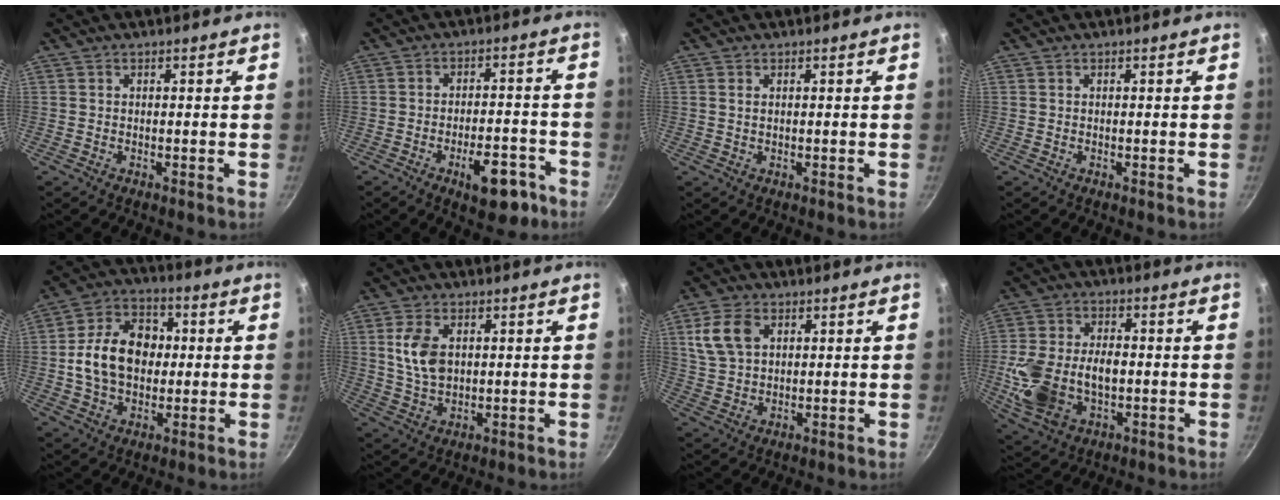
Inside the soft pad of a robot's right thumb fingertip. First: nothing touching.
{"total": 9.9, "force": [-5.1, 4.3, 7.2], "torque": [-0.072, 0.035, -0.062]}
{"total": 1.0, "force": [0.3, 0.6, 0.7], "torque": [-0.013, 0.002, 0.005]}
{"total": 0.0}
{"total": 14.7, "force": [0.5, 10.8, 9.9], "torque": [-0.134, 0.022, -0.001]}
{"total": 8.1, "force": [1.8, 5.2, 6.0], "torque": [-0.108, -0.009, 0.036]}
{"total": 8.6, "force": [3.1, 5.7, 5.6], "torque": [-0.099, -0.003, 0.063]}
{"total": 14.9, "force": [-2.0, 9.8, 11.0], "torque": [-0.208, 0.016, -0.028]}